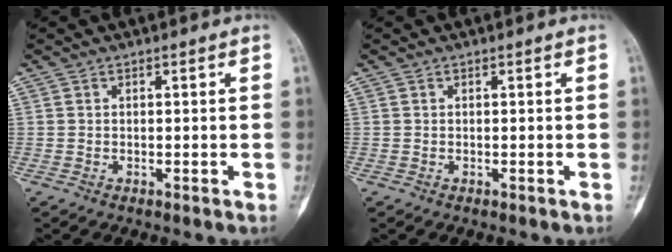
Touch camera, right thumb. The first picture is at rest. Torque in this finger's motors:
{"motor_torque": [-0.03, 0.00, 0.01, -0.01, 0.00]}